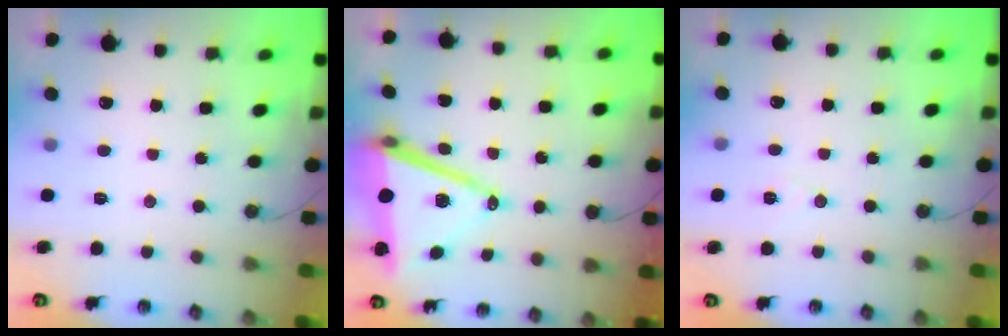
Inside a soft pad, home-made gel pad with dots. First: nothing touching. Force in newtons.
{"total": 14.5, "press": 13.8, "slide": 4.2}
{"total": 6.0, "press": 4.0, "slide": 4.5}